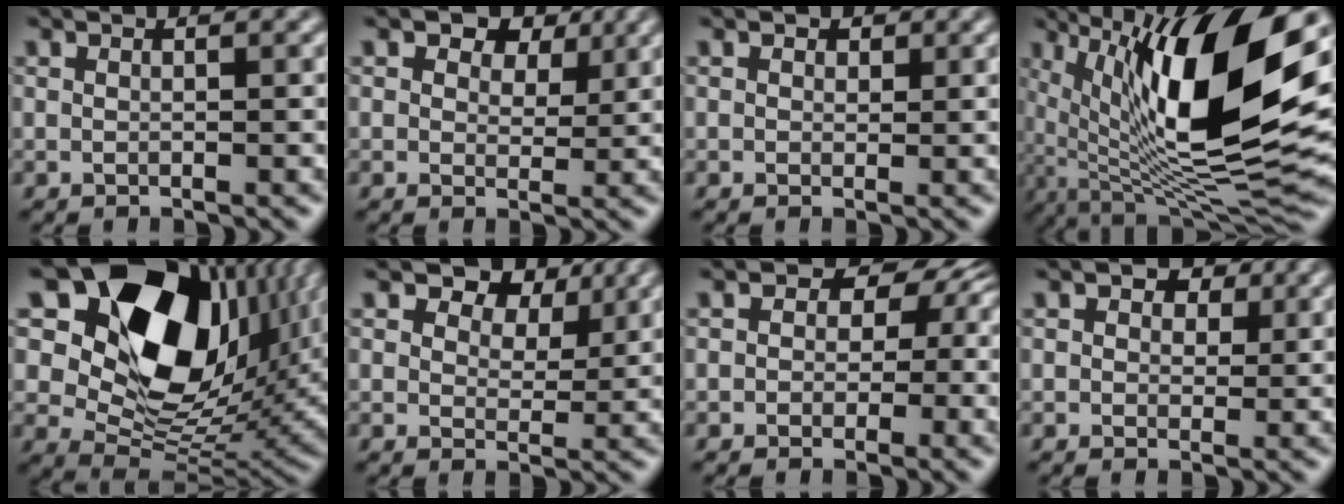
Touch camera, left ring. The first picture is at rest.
{"total": 5.0, "force": [3.4, 2.8, 2.3], "torque": [-0.037, 0.015, 0.031]}
{"total": 1.2, "force": [0.9, 0.8, 0.3], "torque": [-0.004, 0.007, 0.007]}
{"total": 15.1, "force": [4.5, 5.2, 13.4], "torque": [-0.236, -0.003, 0.078]}
{"total": 15.5, "force": [5.8, 10.5, 9.8], "torque": [-0.168, 0.018, 0.104]}
{"total": 4.9, "force": [3.6, 2.5, 2.2], "torque": [-0.038, 0.010, 0.043]}
{"total": 7.8, "force": [2.3, 5.8, 4.6], "torque": [-0.042, 0.033, 0.016]}
{"total": 4.4, "force": [2.6, 2.9, 2.2], "torque": [-0.036, 0.024, 0.017]}